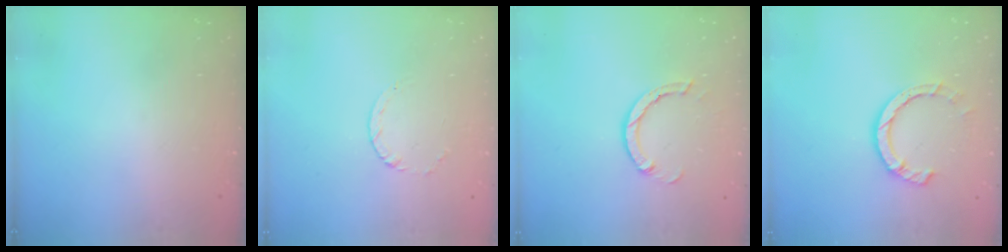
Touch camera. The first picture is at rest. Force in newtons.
{"total": 2.4, "press": 2.4, "slide": 0.3}
{"total": 3.4, "press": 3.4, "slide": 0.2}
{"total": 7.1, "press": 7.0, "slide": 1.1}